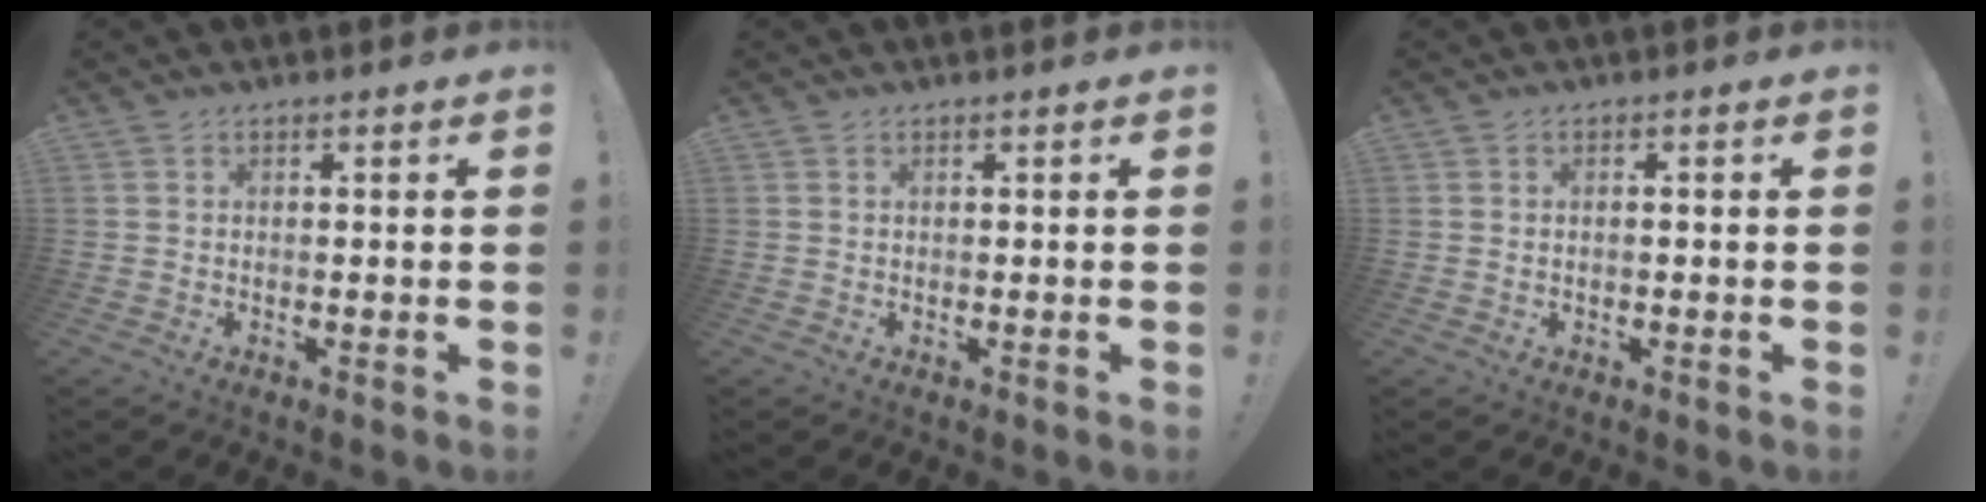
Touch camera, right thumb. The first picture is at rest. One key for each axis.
{"total": 0.0}
{"total": 0.7, "fx": -0.3, "fy": 0.2, "fz": 0.6, "tx": -0.011, "ty": 0.002, "tz": -0.006}